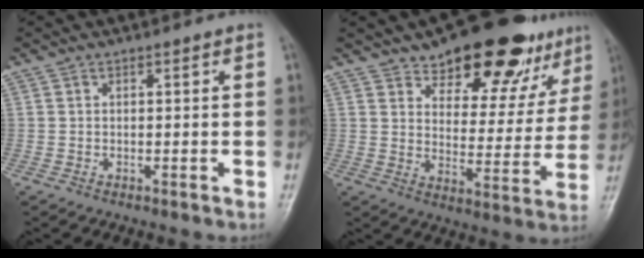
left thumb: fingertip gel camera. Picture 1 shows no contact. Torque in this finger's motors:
{"motor_torque": [0.12, 0.15, 0.13, -0.02, 0.02]}